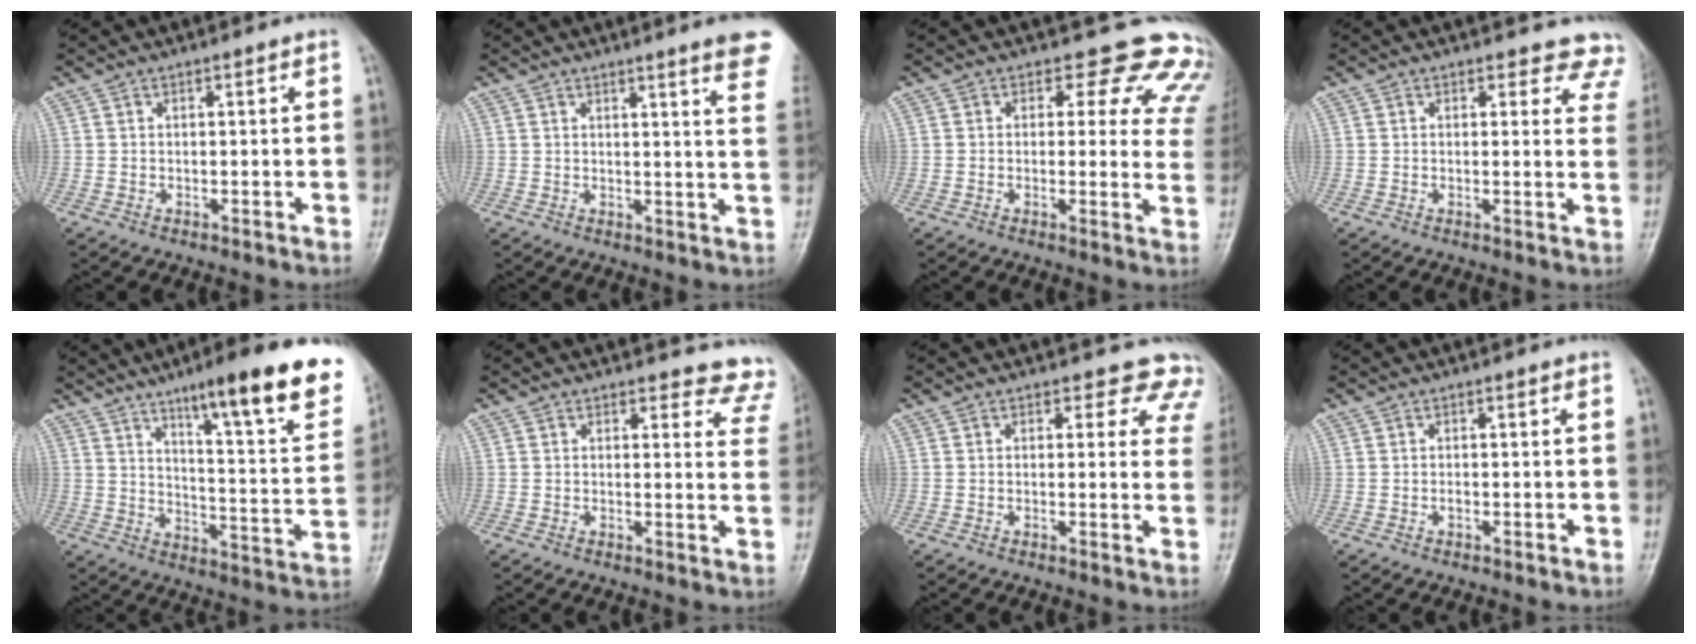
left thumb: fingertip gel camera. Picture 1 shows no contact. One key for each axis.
{"total": 10.3, "fx": 7.7, "fy": 1.0, "fz": 6.8, "tx": -0.059, "ty": -0.031, "tz": 0.068}
{"total": 13.8, "fx": 11.0, "fy": 6.9, "fz": 4.6, "tx": 0.012, "ty": -0.060, "tz": 0.088}
{"total": 7.8, "fx": 7.0, "fy": 3.4, "fz": 0.4, "tx": 0.053, "ty": -0.032, "tz": 0.039}
{"total": 23.1, "fx": 14.5, "fy": 4.0, "fz": 17.5, "tx": -0.220, "ty": -0.060, "tz": 0.208}
{"total": 8.8, "fx": 8.2, "fy": 3.0, "fz": -0.3, "tx": 0.062, "ty": -0.062, "tz": 0.049}
{"total": 7.9, "fx": 6.6, "fy": 4.2, "fz": 1.4, "tx": 0.040, "ty": -0.024, "tz": 0.039}
{"total": 0.7, "fx": -0.4, "fy": 0.4, "fz": 0.4, "tx": 0.003, "ty": 0.002, "tz": -0.006}